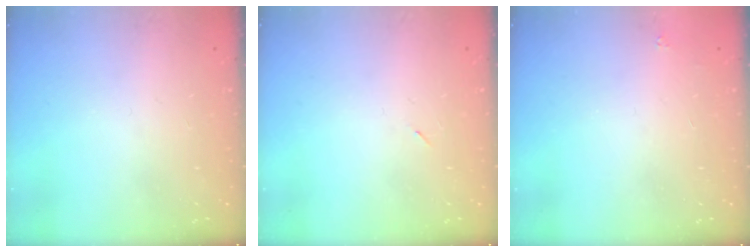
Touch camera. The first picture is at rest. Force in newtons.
{"total": 2.2, "press": 1.9, "slide": 1.2}
{"total": 1.6, "press": 1.5, "slide": 0.2}